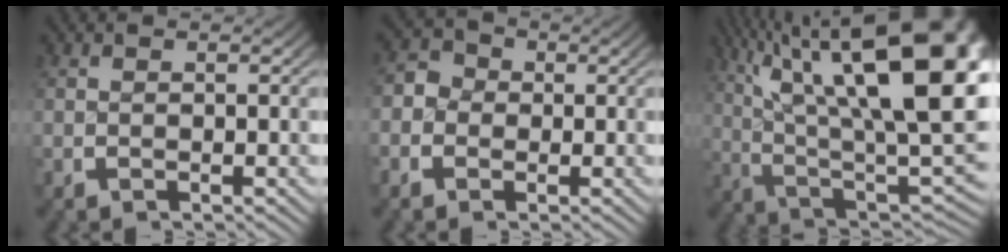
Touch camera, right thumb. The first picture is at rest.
{"total": 3.3, "force": [0.0, 3.1, 1.2], "torque": [-0.023, -0.009, -0.008]}
{"total": 20.1, "force": [3.4, 11.4, 16.3], "torque": [-0.260, -0.039, 0.071]}